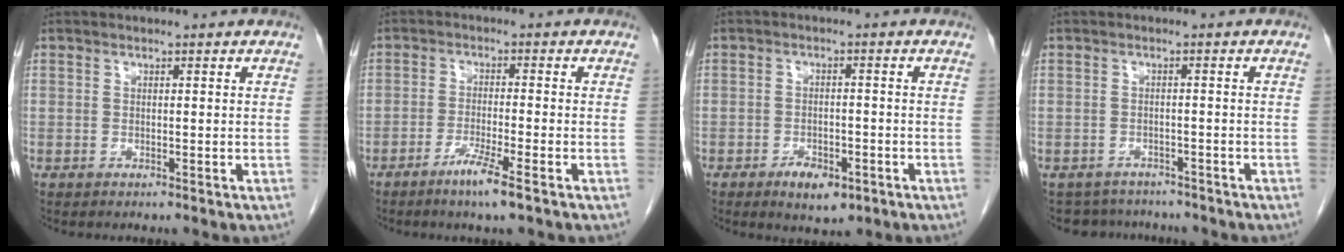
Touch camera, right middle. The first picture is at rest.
{"total": 4.7, "force": [-3.0, -0.3, 3.6], "torque": [-0.070, -0.009, -0.059]}
{"total": 4.9, "force": [-2.7, 2.3, 3.3], "torque": [-0.053, 0.001, -0.034]}
{"total": 5.8, "force": [-5.3, 2.4, 0.1], "torque": [0.004, 0.012, -0.069]}